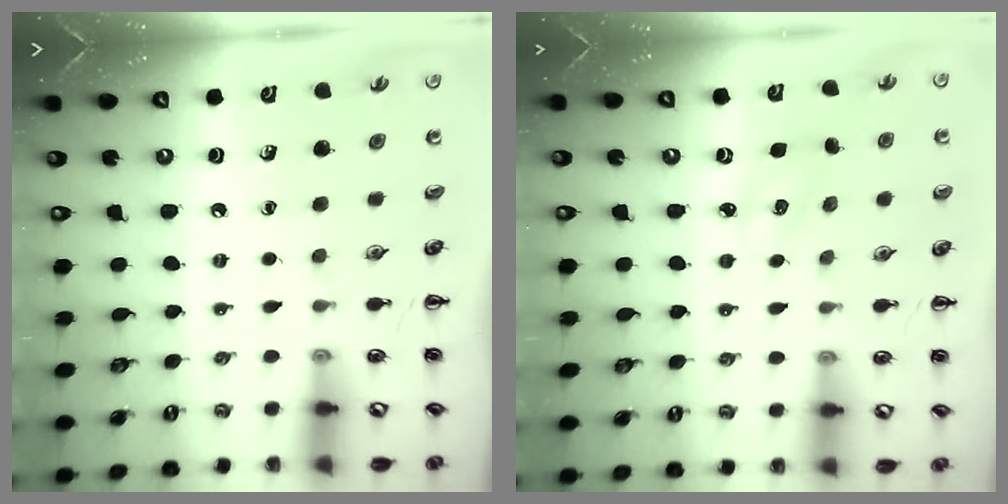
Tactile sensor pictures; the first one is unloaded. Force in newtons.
{"total": 2.9, "press": 2.8, "slide": 0.9}